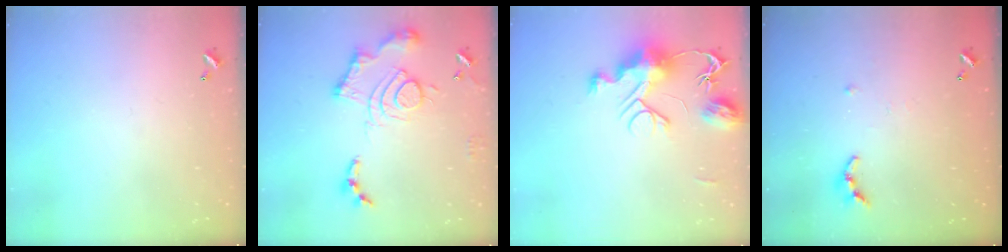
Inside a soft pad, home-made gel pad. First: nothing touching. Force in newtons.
{"total": 15.7, "press": 15.6, "slide": 1.4}
{"total": 11.5, "press": 11.5, "slide": 1.2}
{"total": 6.4, "press": 6.4, "slide": 0.5}